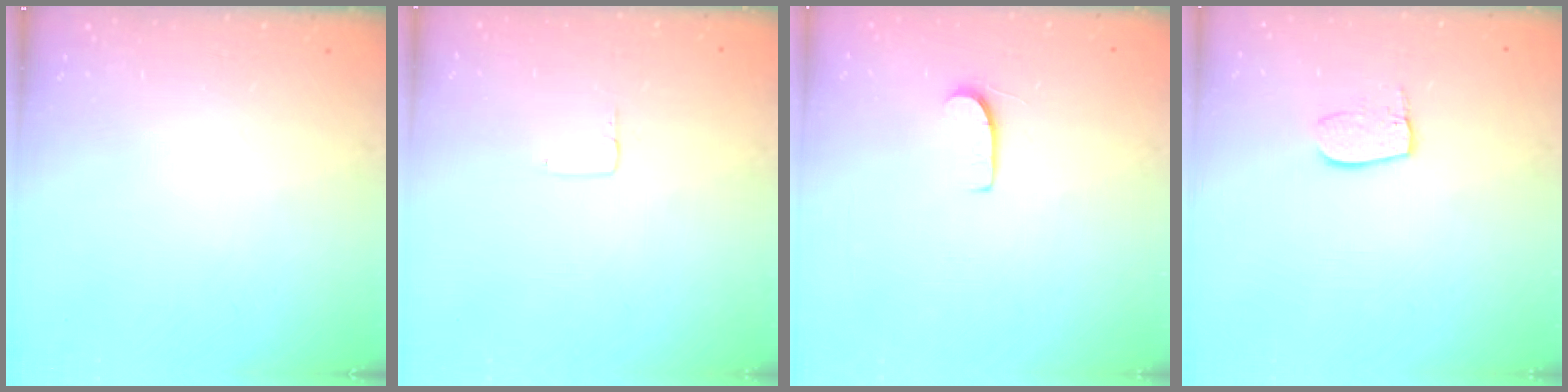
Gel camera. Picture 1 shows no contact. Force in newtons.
{"total": 2.5, "press": 2.5, "slide": 0.1}
{"total": 5.9, "press": 5.9, "slide": 0.4}
{"total": 7.2, "press": 7.2, "slide": 0.3}